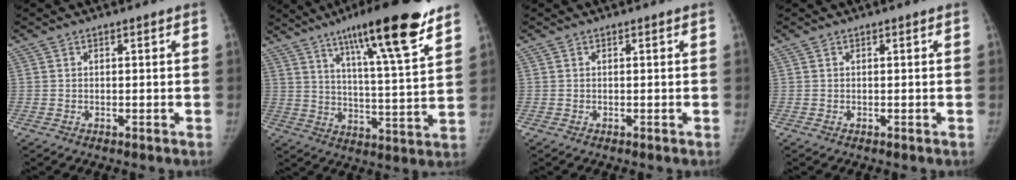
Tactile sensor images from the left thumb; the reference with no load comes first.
{"total": 20.7, "force": [13.3, 2.8, 15.6], "torque": [-0.221, -0.053, 0.206]}
{"total": 0.0}
{"total": 0.0}